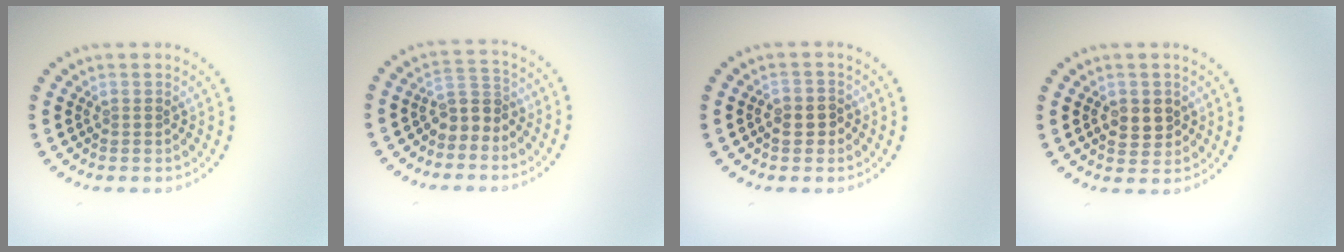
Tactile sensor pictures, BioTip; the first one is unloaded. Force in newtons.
{"total": 2.6, "press": 2.3, "slide": 1.2}
{"total": 1.7, "press": 1.5, "slide": 0.6}
{"total": 2.5, "press": 2.5, "slide": 0.3}